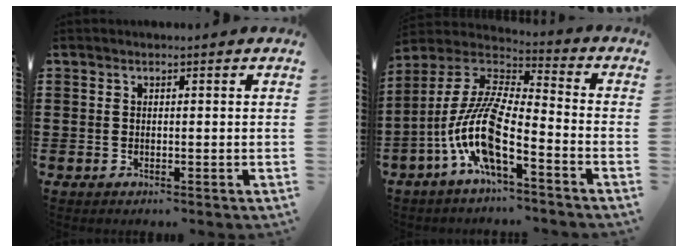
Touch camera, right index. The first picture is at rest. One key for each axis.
{"total": 11.5, "fx": -5.7, "fy": 2.6, "fz": 9.7, "tx": -0.232, "ty": -0.025, "tz": -0.125}